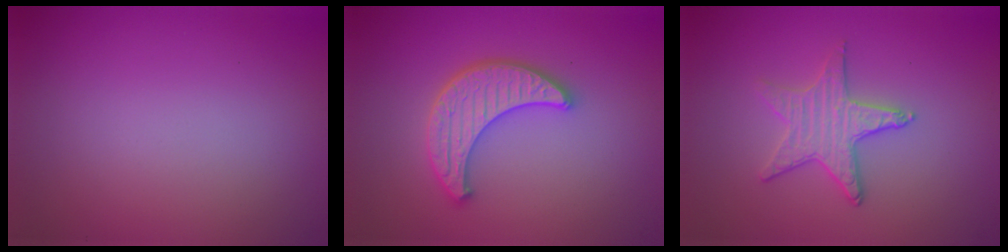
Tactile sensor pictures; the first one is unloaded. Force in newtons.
{"total": 4.1, "press": 3.7, "slide": 1.8}
{"total": 2.8, "press": 2.7, "slide": 0.7}